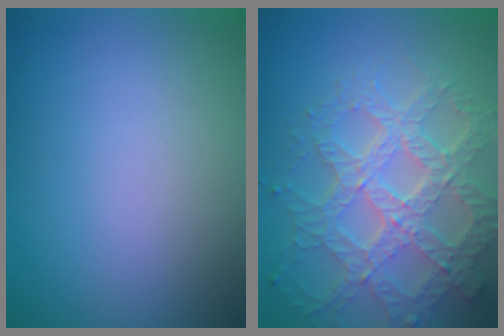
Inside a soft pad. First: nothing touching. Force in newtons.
{"total": 7.8, "press": 5.6, "slide": 5.5}